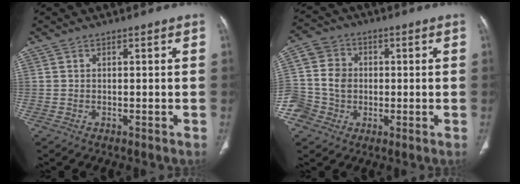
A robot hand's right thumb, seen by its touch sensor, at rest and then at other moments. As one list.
[{"total": 11.7, "force": [-1.3, 10.8, 4.3], "torque": [-0.077, 0.023, -0.021]}]